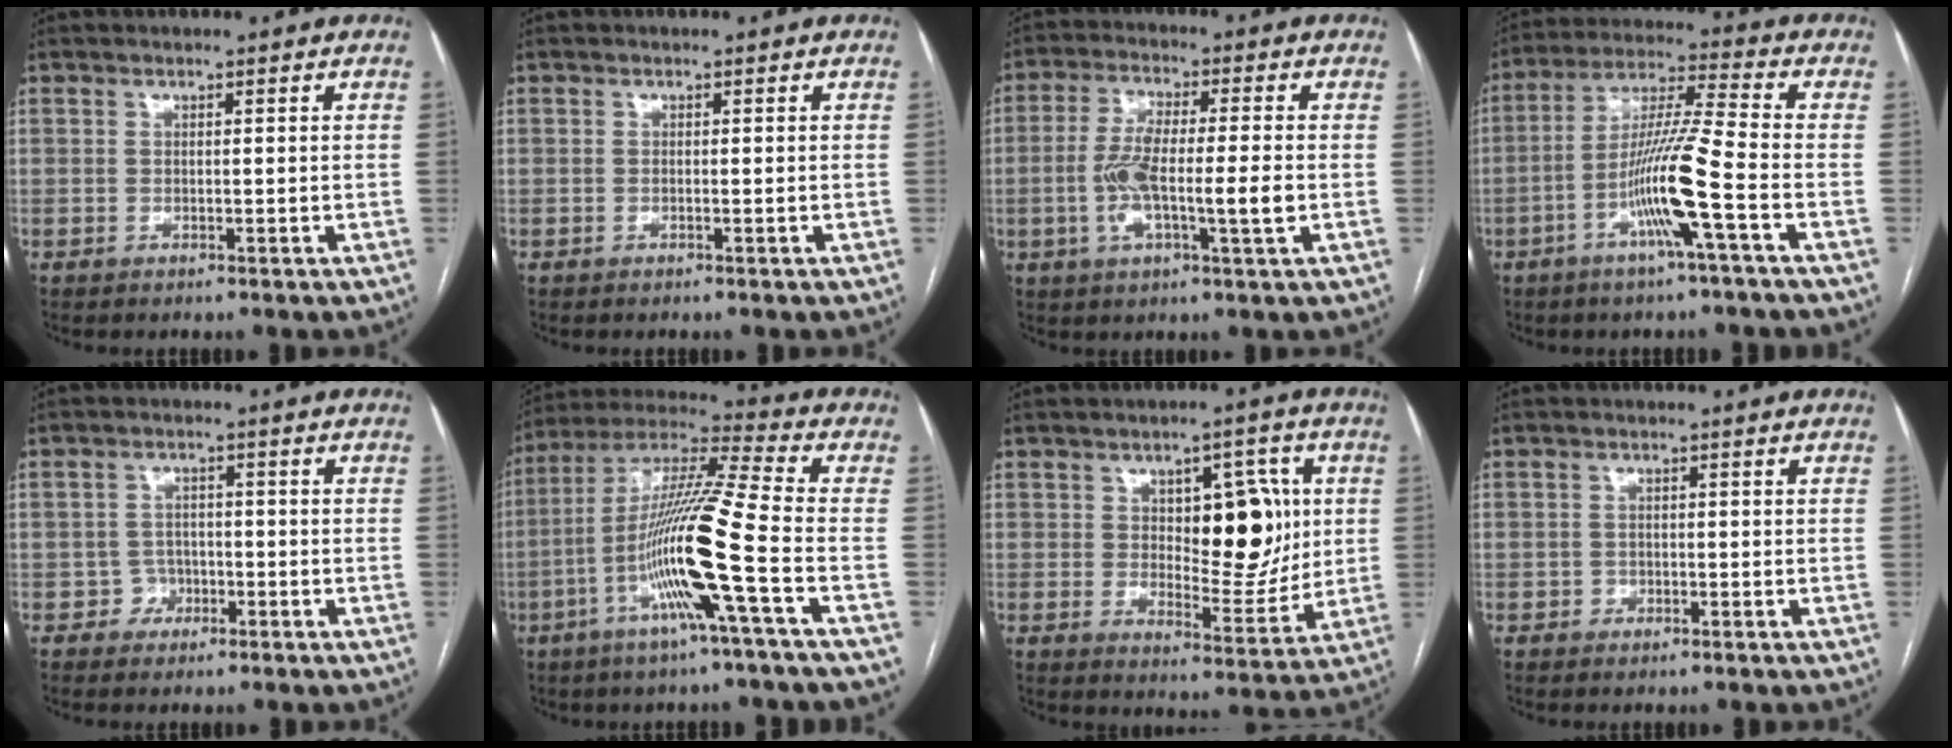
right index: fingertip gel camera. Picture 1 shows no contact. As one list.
[{"total": 0.0}, {"total": 10.1, "force": [-1.6, 1.3, 9.9], "torque": [-0.186, 0.005, -0.032]}, {"total": 11.8, "force": [-4.3, -1.0, 11.0], "torque": [-0.212, 0.000, -0.086]}, {"total": 2.7, "force": [-1.3, 2.4, -0.1], "torque": [0.012, 0.014, -0.024]}, {"total": 16.3, "force": [-5.1, -1.4, 15.4], "torque": [-0.299, -0.004, -0.106]}, {"total": 11.5, "force": [2.4, 5.1, 10.0], "torque": [-0.126, 0.015, 0.043]}, {"total": 1.1, "force": [-0.6, 0.9, 0.1], "torque": [0.002, 0.005, -0.013]}]